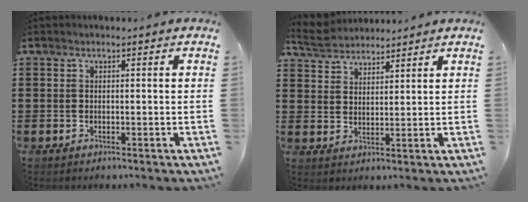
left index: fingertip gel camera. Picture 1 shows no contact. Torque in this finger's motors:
{"motor_torque": [0.20, 0.00, 0.36, 0.10]}